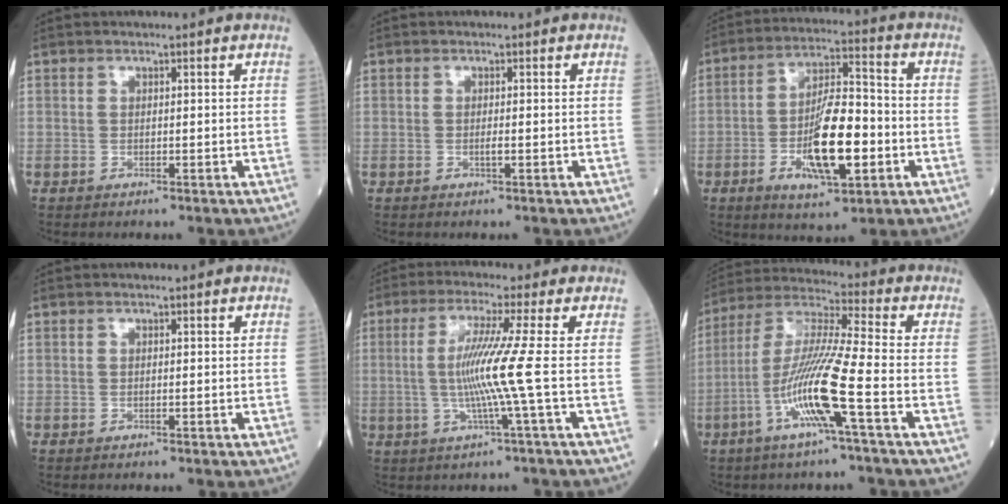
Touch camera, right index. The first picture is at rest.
{"total": 0.8, "force": [-0.3, 0.0, 0.7], "torque": [-0.020, 0.000, -0.006]}
{"total": 12.9, "force": [-3.6, 3.4, 11.9], "torque": [-0.220, -0.001, -0.059]}
{"total": 0.0}
{"total": 7.9, "force": [-0.5, -2.2, 7.6], "torque": [-0.155, -0.006, -0.008]}
{"total": 12.9, "force": [-4.8, -0.7, 12.0], "torque": [-0.249, -0.002, -0.098]}